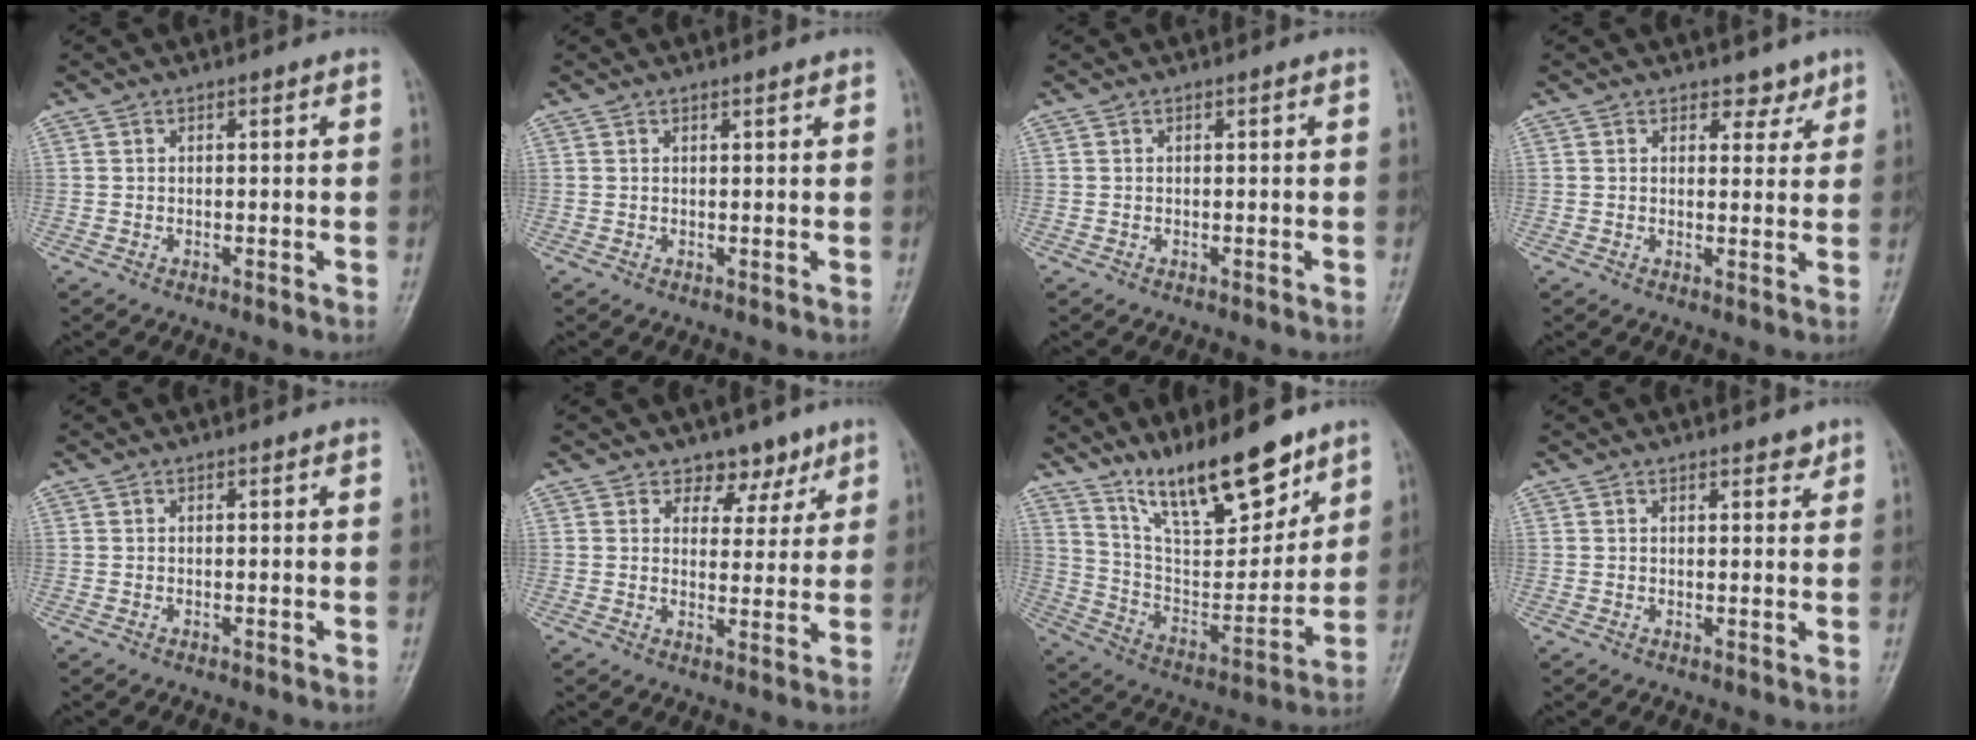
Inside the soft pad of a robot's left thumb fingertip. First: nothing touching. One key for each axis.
{"total": 0.7, "fx": 0.6, "fy": 0.2, "fz": 0.3, "tx": -0.007, "ty": -0.004, "tz": 0.009}
{"total": 0.0}
{"total": 3.2, "fx": 2.4, "fy": 2.0, "fz": 0.7, "tx": 0.017, "ty": -0.014, "tz": 0.031}
{"total": 0.0}
{"total": 5.5, "fx": 3.9, "fy": 3.6, "fz": 1.3, "tx": 0.019, "ty": -0.022, "tz": 0.057}
{"total": 18.4, "fx": 13.5, "fy": 5.7, "fz": 11.2, "tx": -0.136, "ty": -0.083, "tz": 0.243}
{"total": 2.1, "fx": 1.7, "fy": 1.0, "fz": 0.9, "tx": 0.002, "ty": -0.010, "tz": 0.020}